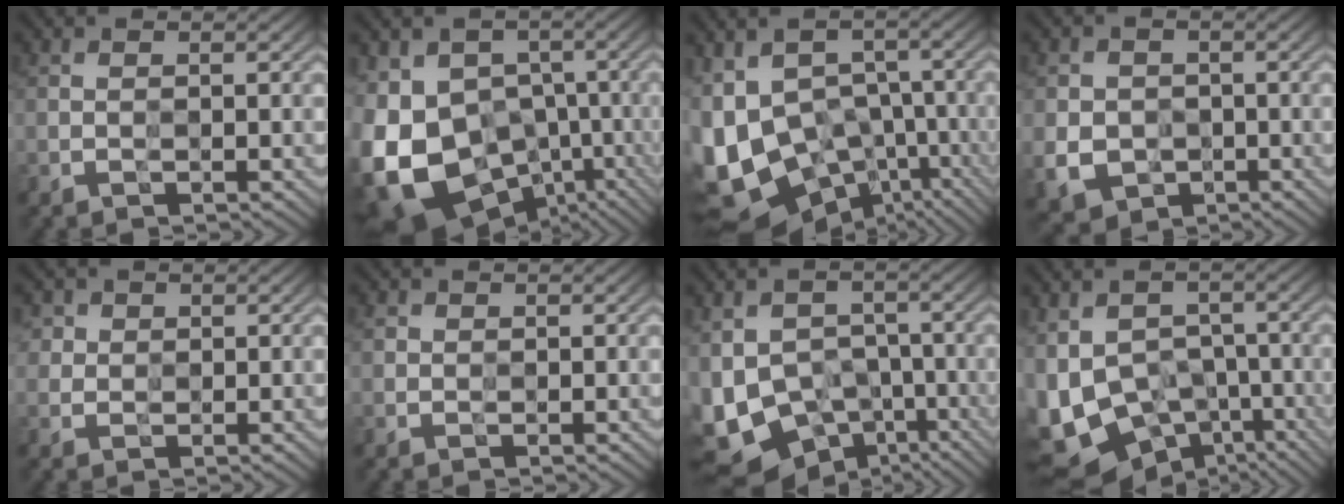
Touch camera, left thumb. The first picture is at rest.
{"total": 17.7, "force": [-6.2, 12.7, 10.7], "torque": [-0.254, -0.018, -0.097]}
{"total": 14.6, "force": [-4.4, 10.3, 9.3], "torque": [-0.223, -0.014, -0.039]}
{"total": 5.3, "force": [-1.3, 4.7, 2.1], "torque": [-0.055, -0.019, -0.032]}
{"total": 2.3, "force": [1.0, 2.0, 0.5], "torque": [-0.016, -0.004, 0.022]}
{"total": 0.8, "force": [0.3, 0.7, 0.1], "torque": [-0.001, 0.000, 0.006]}
{"total": 12.5, "force": [-5.5, 9.3, 6.1], "torque": [-0.161, -0.023, -0.073]}
{"total": 11.9, "force": [-3.9, 9.0, 6.8], "torque": [-0.177, -0.024, -0.037]}